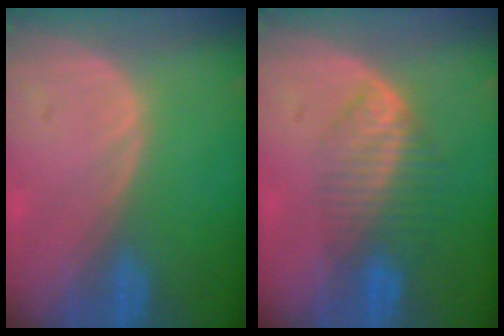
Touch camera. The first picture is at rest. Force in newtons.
{"total": 6.8, "press": 5.8, "slide": 3.5}